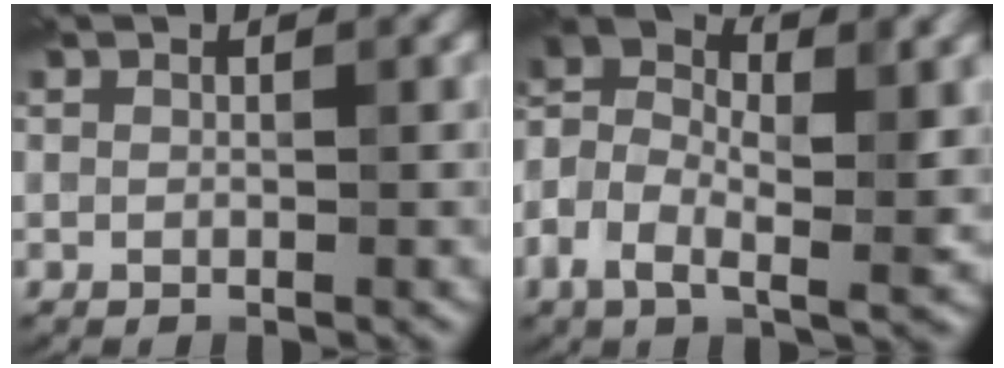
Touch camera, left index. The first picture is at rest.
{"total": 8.7, "force": [-1.4, 4.4, 7.4], "torque": [-0.154, 0.000, -0.042]}